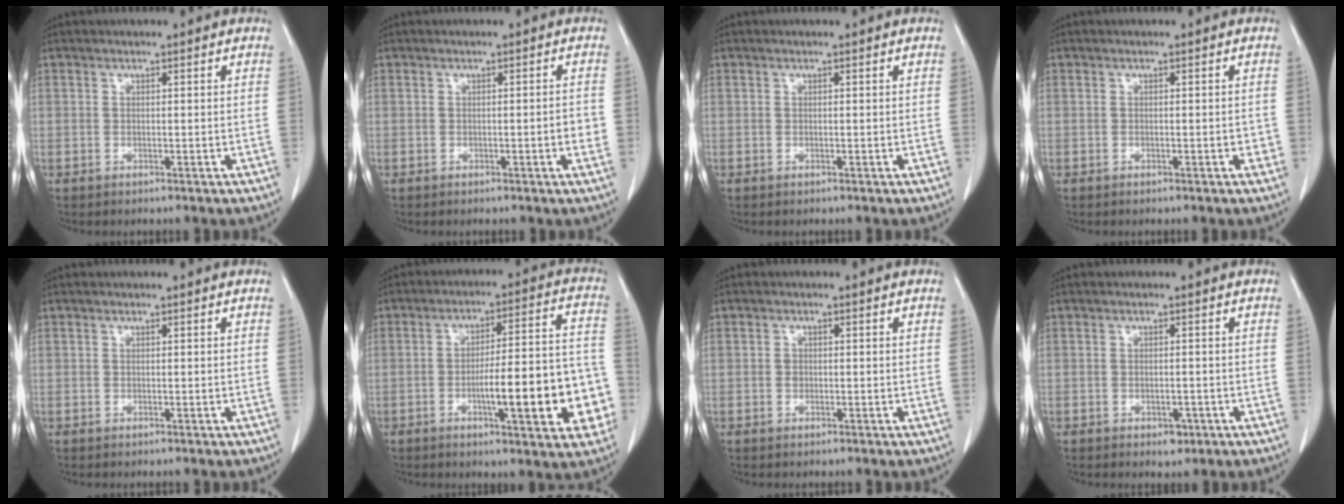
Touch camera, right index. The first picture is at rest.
{"total": 2.0, "force": [-0.5, 0.3, 1.9], "torque": [-0.022, 0.001, -0.008]}
{"total": 0.0}
{"total": 0.9, "force": [-0.3, 0.4, 0.8], "torque": [-0.006, 0.003, -0.003]}
{"total": 0.0}
{"total": 16.1, "force": [-4.5, 3.1, 15.2], "torque": [-0.185, 0.027, -0.057]}
{"total": 0.8, "force": [0.0, 0.7, 0.3], "torque": [0.000, 0.005, 0.001]}
{"total": 2.0, "force": [-1.0, 1.3, 1.2], "torque": [-0.009, 0.003, -0.003]}